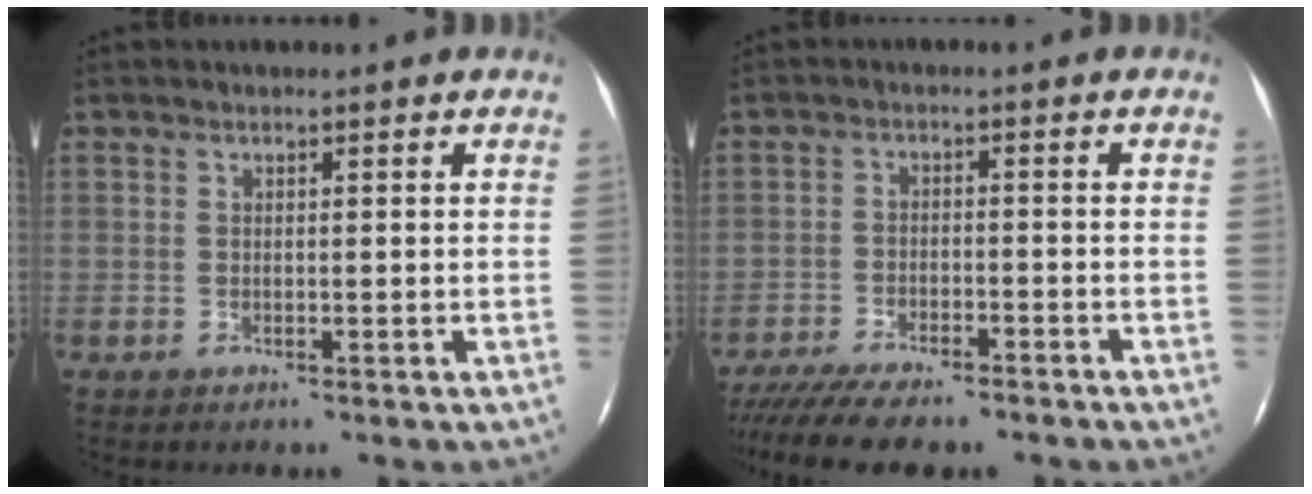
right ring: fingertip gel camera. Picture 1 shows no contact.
{"total": 12.5, "force": [-10.8, 2.3, 5.8], "torque": [-0.134, -0.028, -0.174]}